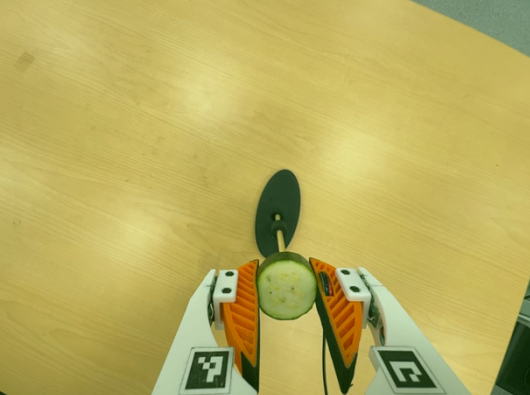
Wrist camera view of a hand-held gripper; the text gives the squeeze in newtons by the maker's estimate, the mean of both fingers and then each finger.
{"total": 10.6, "left": 10.0, "right": 11.2}